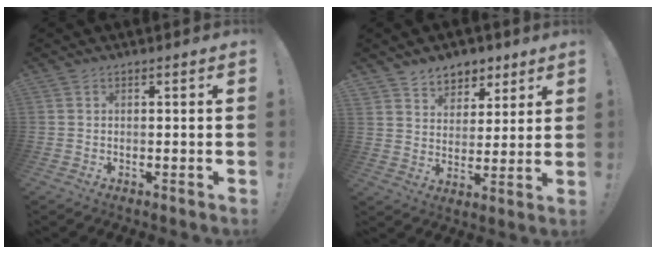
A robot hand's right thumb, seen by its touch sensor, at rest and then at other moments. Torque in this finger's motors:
{"motor_torque": [-0.03, 0.06, 0.19, 0.23, 0.15]}